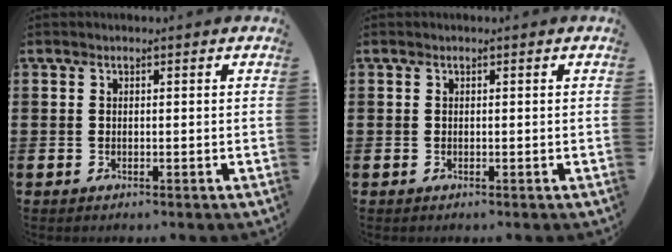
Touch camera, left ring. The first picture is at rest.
{"total": 0.0}